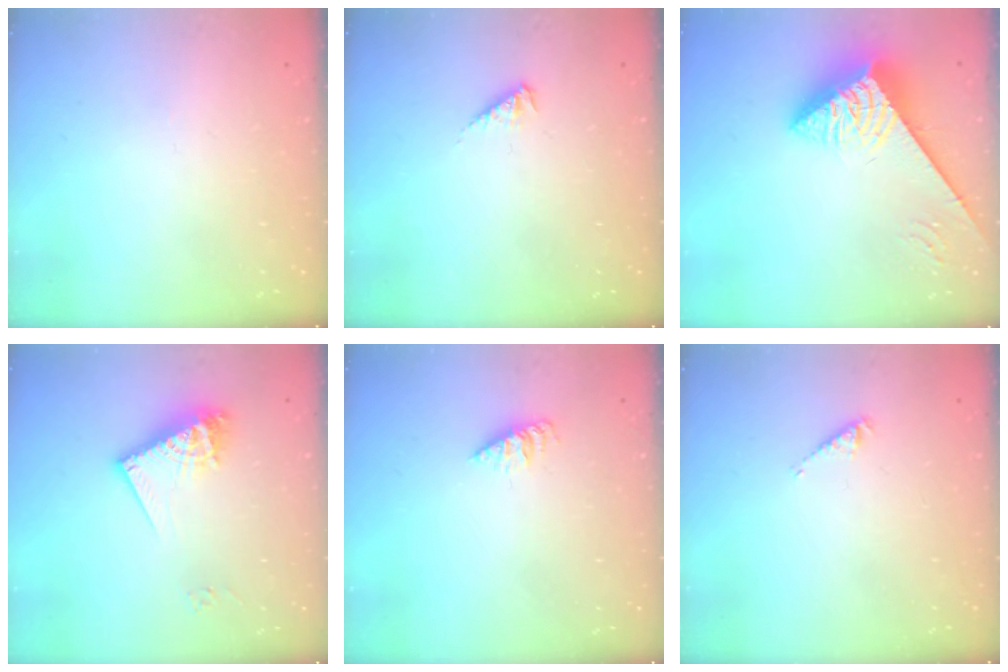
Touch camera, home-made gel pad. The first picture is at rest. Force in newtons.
{"total": 3.3, "press": 3.2, "slide": 0.6}
{"total": 6.3, "press": 6.3, "slide": 0.8}
{"total": 13.0, "press": 12.9, "slide": 1.2}
{"total": 2.3, "press": 2.3, "slide": 0.3}
{"total": 2.8, "press": 2.8, "slide": 0.5}